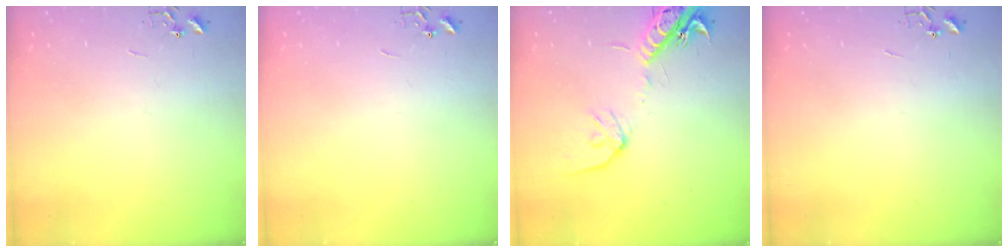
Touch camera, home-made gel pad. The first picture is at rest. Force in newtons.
{"total": 0.0}
{"total": 15.1, "press": 14.7, "slide": 3.3}
{"total": 0.0}